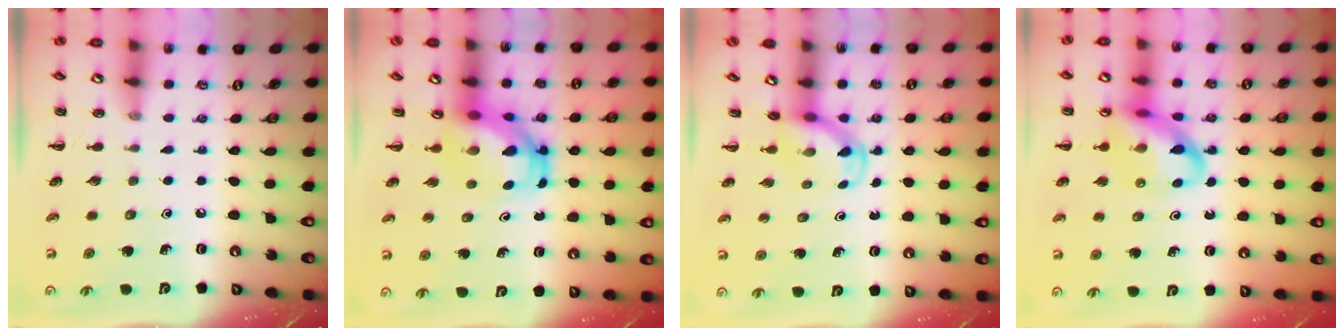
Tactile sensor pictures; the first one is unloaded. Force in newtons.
{"total": 6.2, "press": 5.9, "slide": 1.8}
{"total": 3.7, "press": 3.5, "slide": 1.3}
{"total": 14.4, "press": 14.2, "slide": 2.5}